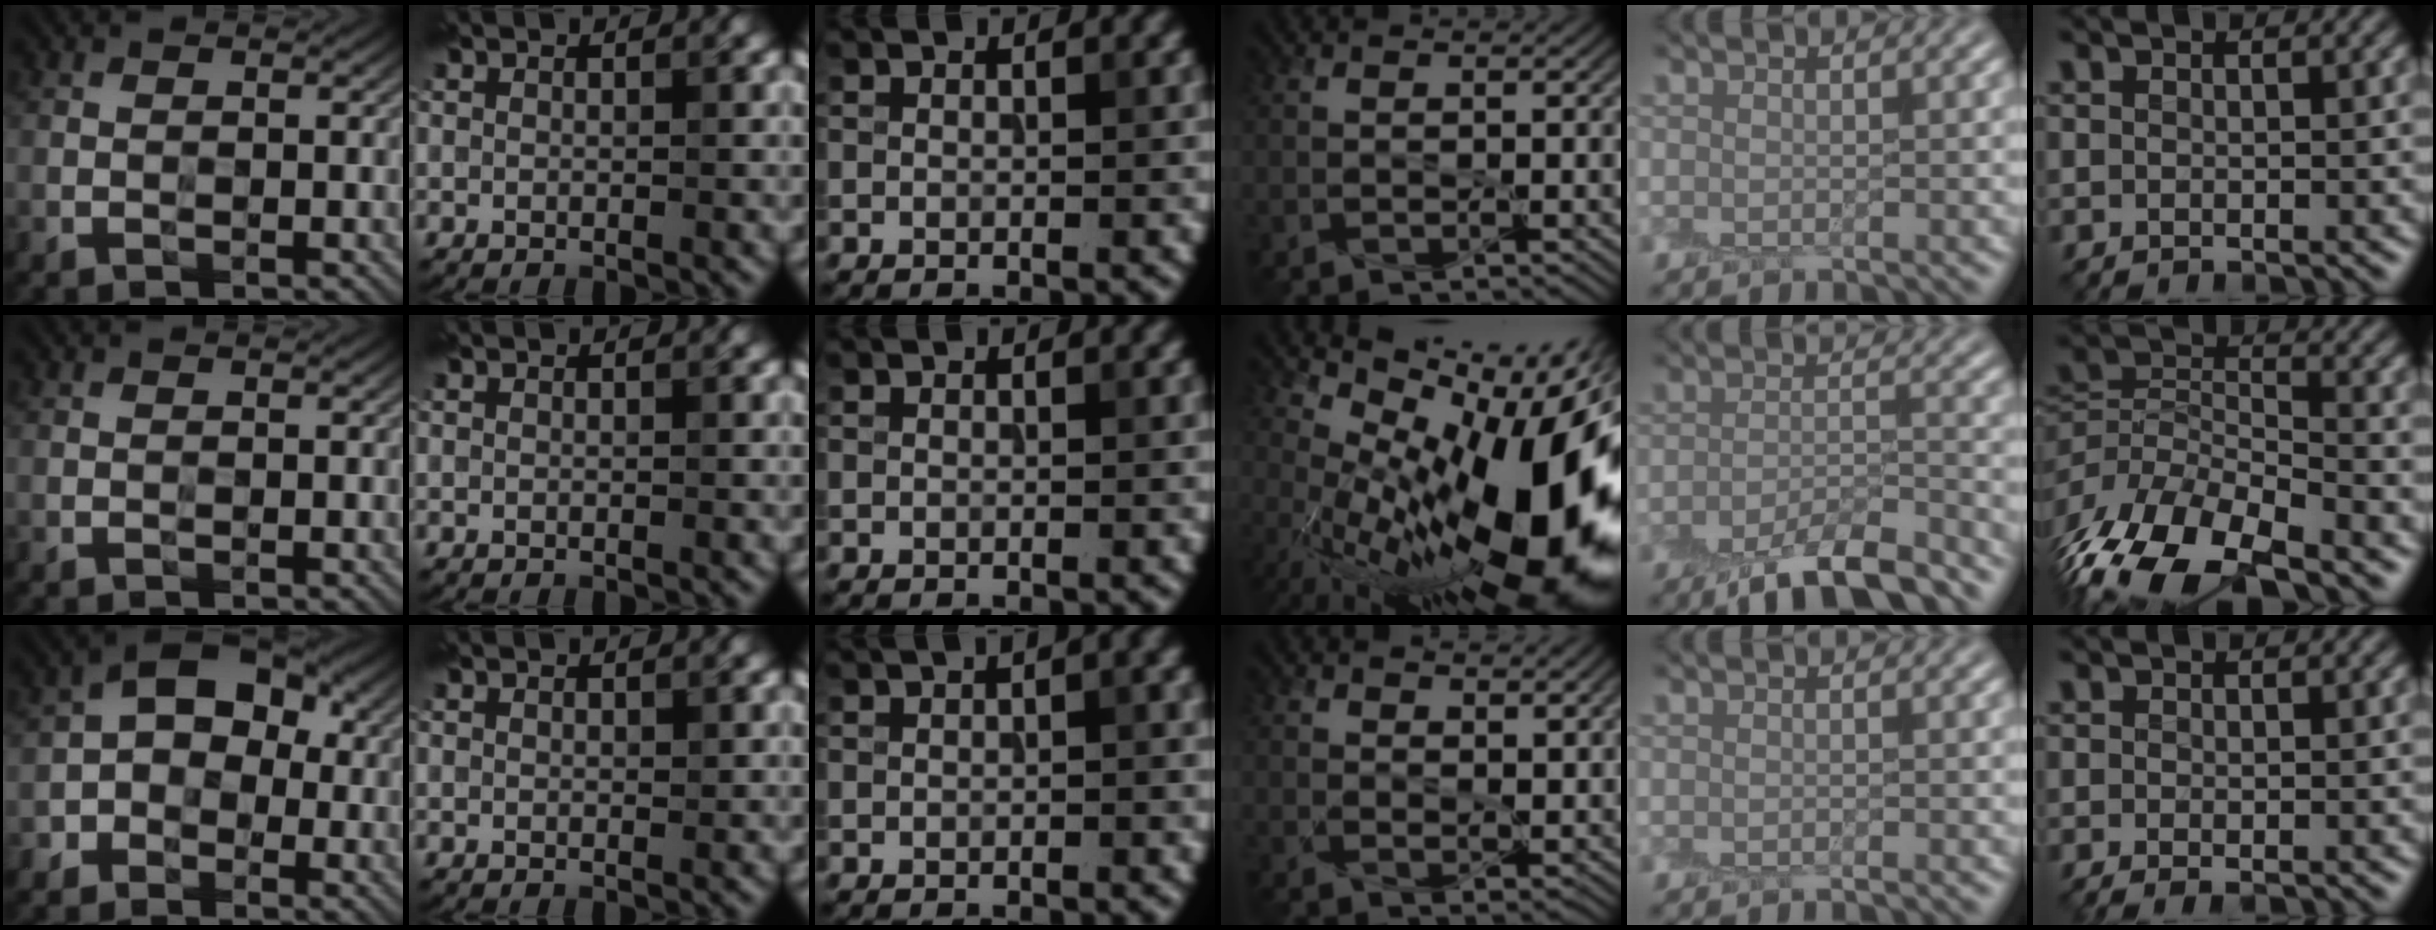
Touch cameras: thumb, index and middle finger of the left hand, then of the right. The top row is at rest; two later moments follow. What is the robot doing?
{"motion": "peel", "object": "cling film"}